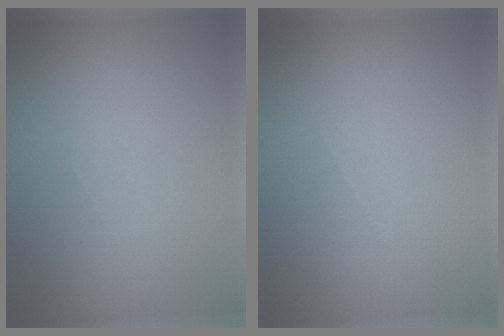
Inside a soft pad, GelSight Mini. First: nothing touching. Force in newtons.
{"total": 0.0}